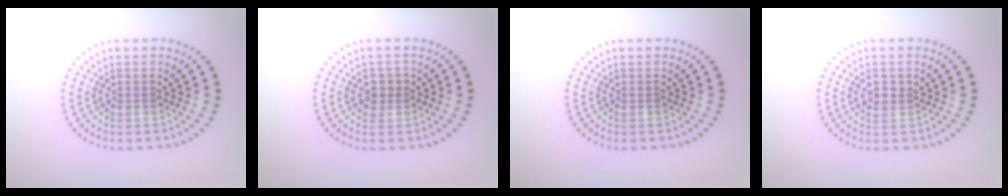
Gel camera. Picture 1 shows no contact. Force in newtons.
{"total": 1.7, "press": 1.6, "slide": 0.6}
{"total": 0.0}
{"total": 1.1, "press": 1.1, "slide": 0.1}